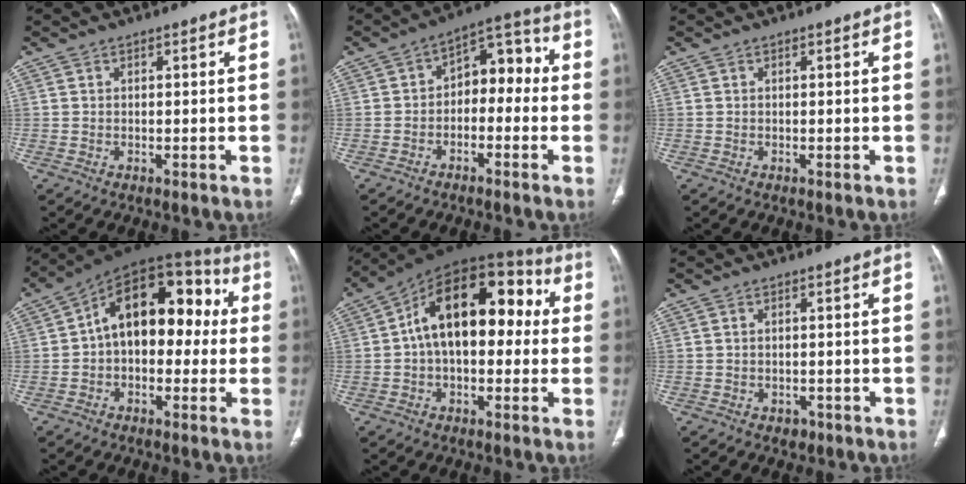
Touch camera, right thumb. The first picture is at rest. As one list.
[{"total": 9.4, "force": [-1.0, 6.1, 7.0], "torque": [-0.058, 0.049, -0.031]}, {"total": 0.0}, {"total": 17.7, "force": [1.3, 11.0, 13.9], "torque": [-0.161, 0.056, 0.006]}, {"total": 19.4, "force": [2.1, 11.2, 15.7], "torque": [-0.216, 0.054, 0.019]}, {"total": 1.7, "force": [-0.9, 1.3, 0.6], "torque": [-0.005, 0.005, -0.008]}]